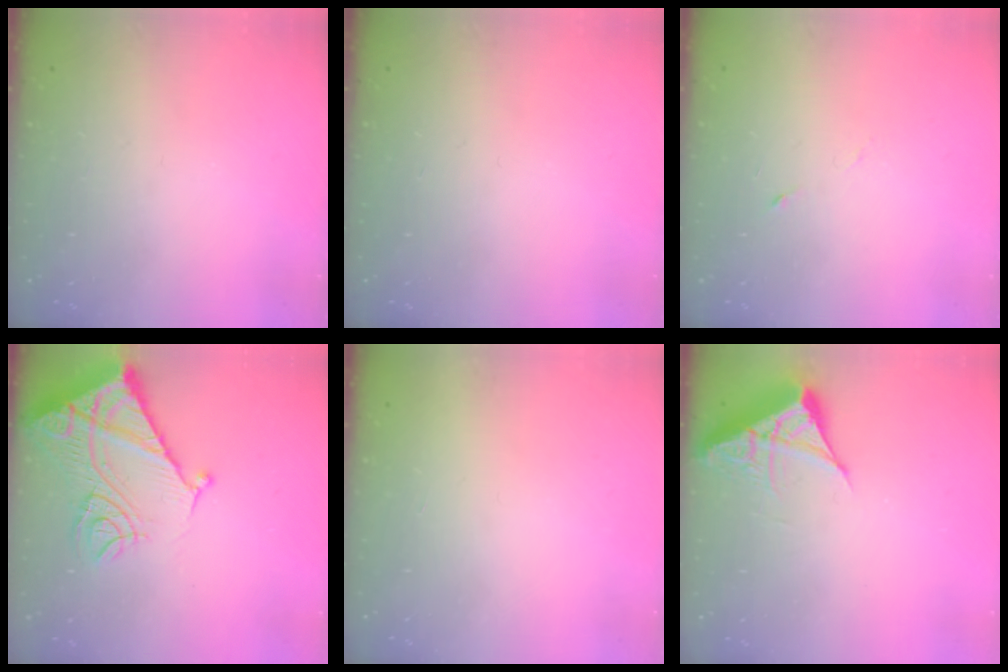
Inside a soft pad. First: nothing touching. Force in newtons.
{"total": 0.0}
{"total": 3.4, "press": 3.2, "slide": 0.9}
{"total": 16.1, "press": 16.0, "slide": 1.8}
{"total": 1.6, "press": 1.6, "slide": 0.1}
{"total": 6.9, "press": 6.8, "slide": 0.6}